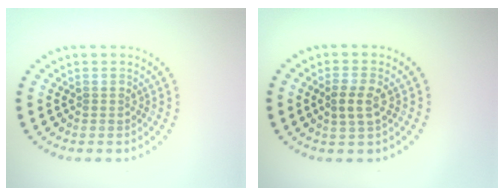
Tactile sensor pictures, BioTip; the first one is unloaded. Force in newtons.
{"total": 2.4, "press": 2.3, "slide": 0.8}